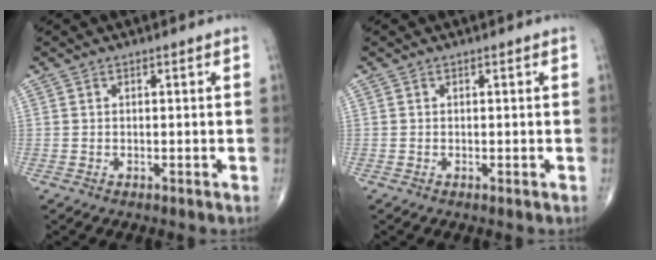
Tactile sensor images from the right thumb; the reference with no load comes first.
{"total": 0.0}